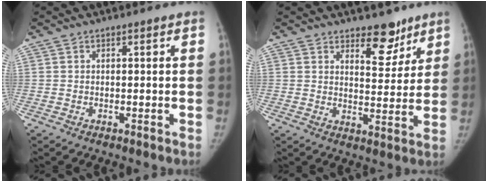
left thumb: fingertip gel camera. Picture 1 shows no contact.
{"total": 7.5, "force": [5.4, 3.6, 3.7], "torque": [-0.017, -0.039, 0.081]}